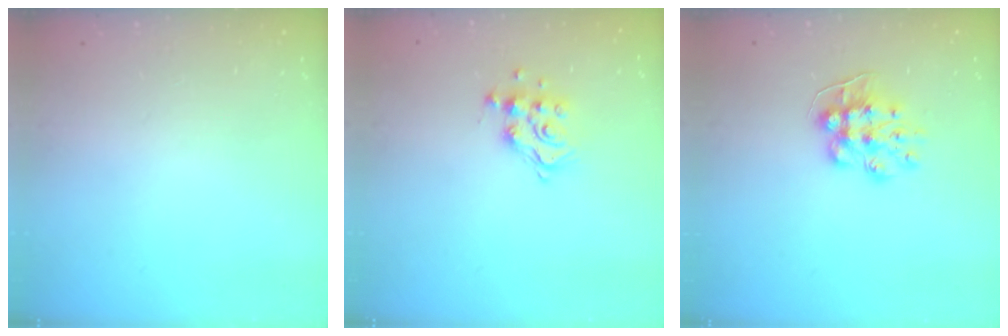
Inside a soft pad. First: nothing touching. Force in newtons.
{"total": 11.2, "press": 11.1, "slide": 0.9}
{"total": 9.4, "press": 9.4, "slide": 0.7}